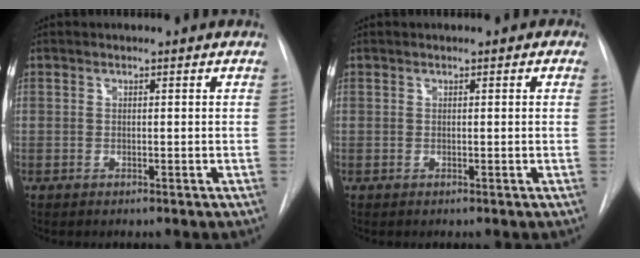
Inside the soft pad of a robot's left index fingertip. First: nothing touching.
{"total": 0.6, "force": [-0.2, 0.5, 0.4], "torque": [-0.003, 0.002, -0.006]}